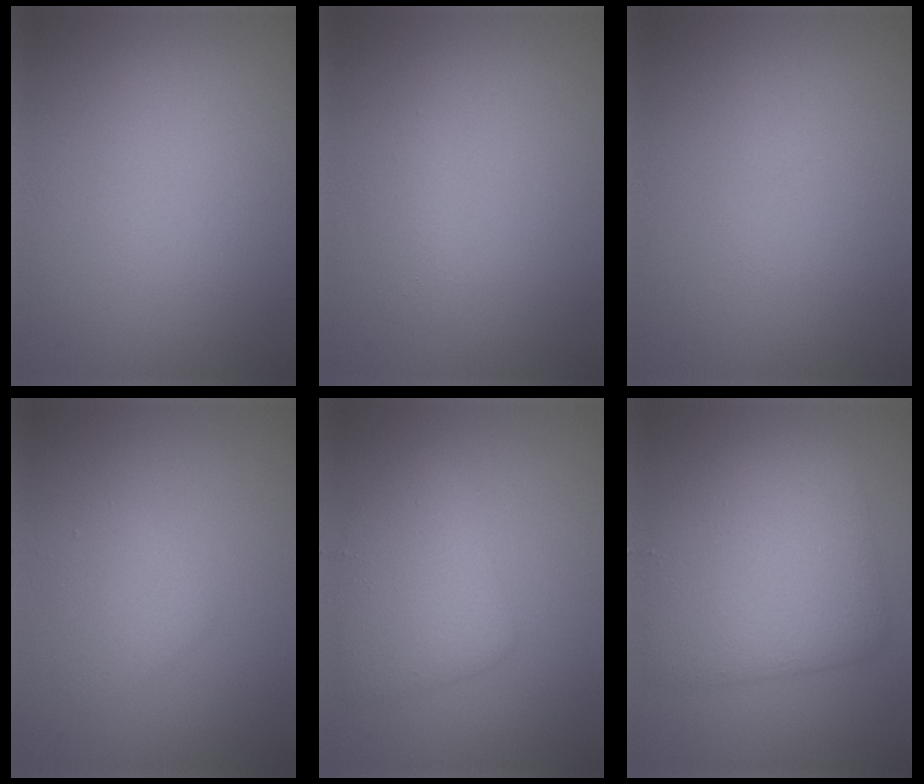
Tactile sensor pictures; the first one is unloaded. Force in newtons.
{"total": 1.0, "press": 1.0, "slide": 0.0}
{"total": 0.0}
{"total": 1.9, "press": 1.9, "slide": 0.2}
{"total": 4.0, "press": 4.0, "slide": 0.1}
{"total": 7.4, "press": 7.4, "slide": 0.2}